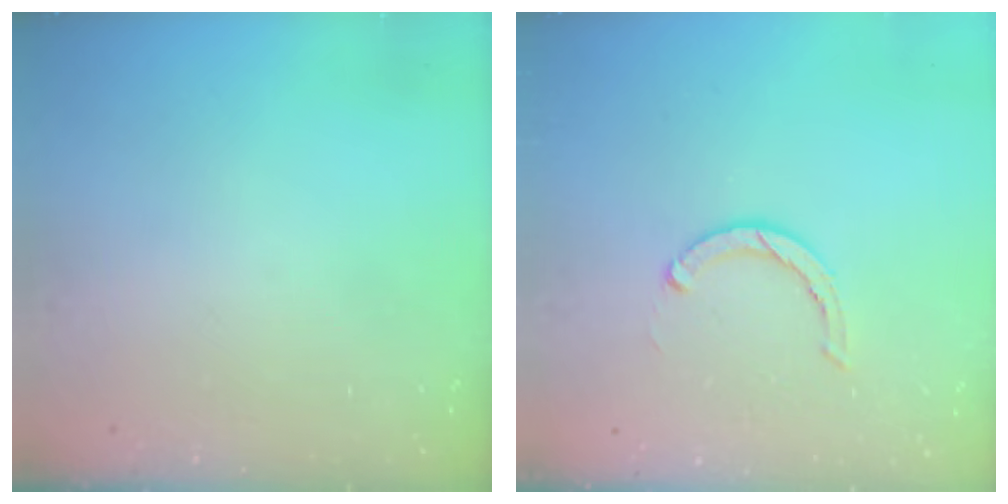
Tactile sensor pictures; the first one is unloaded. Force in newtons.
{"total": 3.5, "press": 3.4, "slide": 0.5}